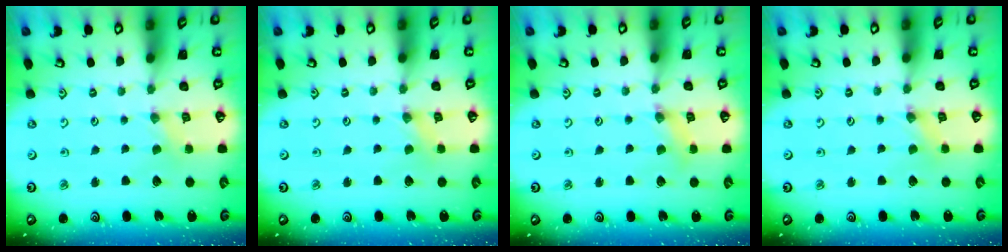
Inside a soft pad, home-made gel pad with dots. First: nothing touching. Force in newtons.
{"total": 0.0}
{"total": 2.1, "press": 2.1, "slide": 0.3}
{"total": 0.0}